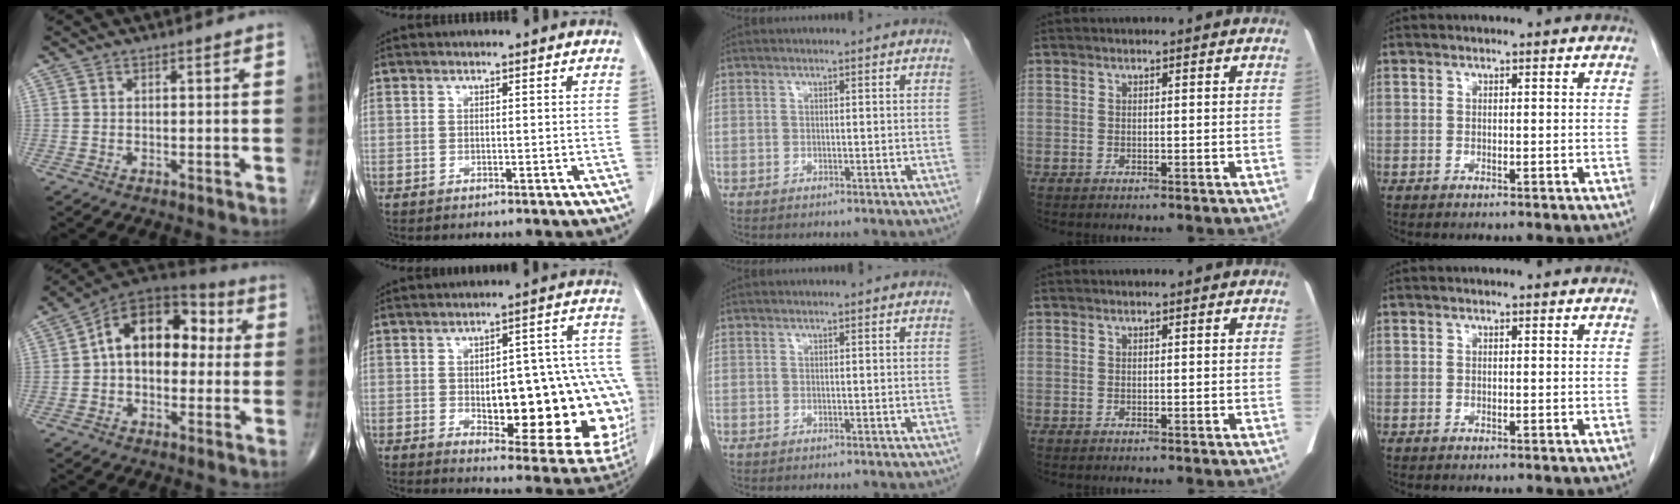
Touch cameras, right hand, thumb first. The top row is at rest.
{"thumb": {"total": 15.8, "force": [1.6, 10.3, 11.9], "torque": [-0.142, 0.046, 0.013]}, "index": {"total": 25.6, "force": [-3.5, 8.1, 24.0], "torque": [-0.216, 0.034, -0.016]}}